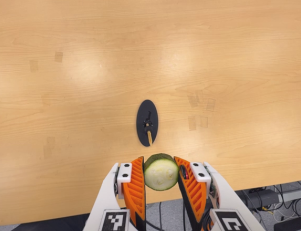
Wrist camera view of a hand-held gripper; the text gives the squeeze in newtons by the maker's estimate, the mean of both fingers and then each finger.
{"total": 12.1, "left": 12.6, "right": 11.6}